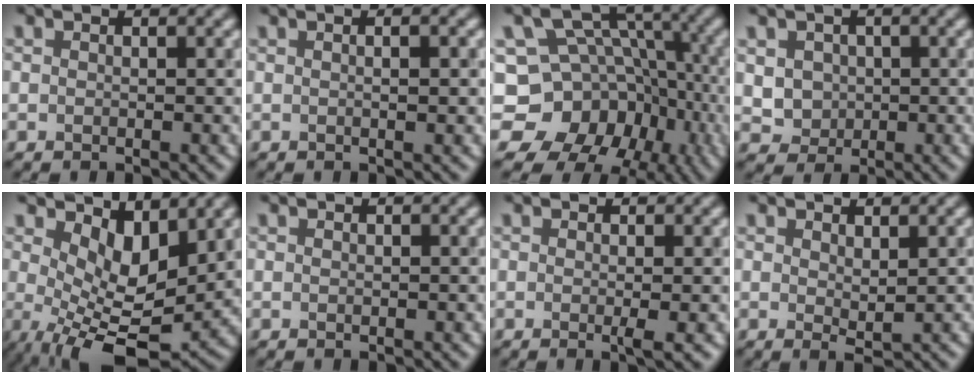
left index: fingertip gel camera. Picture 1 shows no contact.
{"total": 1.6, "force": [0.2, 0.3, 1.6], "torque": [-0.023, 0.002, 0.000]}
{"total": 14.1, "force": [-6.3, 11.2, 5.8], "torque": [-0.089, 0.002, -0.096]}
{"total": 2.7, "force": [0.2, 2.4, 1.2], "torque": [-0.027, -0.004, 0.011]}
{"total": 6.7, "force": [1.2, 3.4, 5.7], "torque": [-0.099, -0.016, 0.026]}
{"total": 0.0}
{"total": 1.5, "force": [-0.2, 0.2, 1.4], "torque": [-0.022, -0.007, -0.006]}
{"total": 1.2, "force": [0.8, 0.3, 0.9], "torque": [-0.017, -0.006, 0.017]}